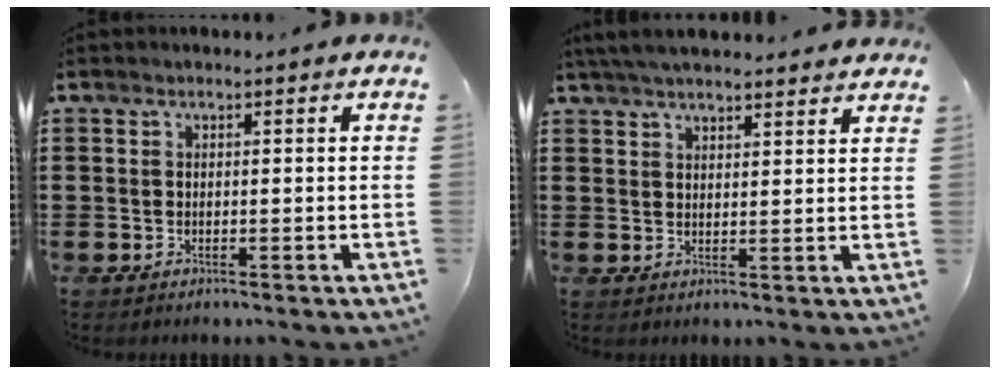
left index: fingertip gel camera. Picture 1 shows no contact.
{"total": 4.0, "force": [3.8, 0.1, 1.2], "torque": [-0.033, -0.008, 0.071]}